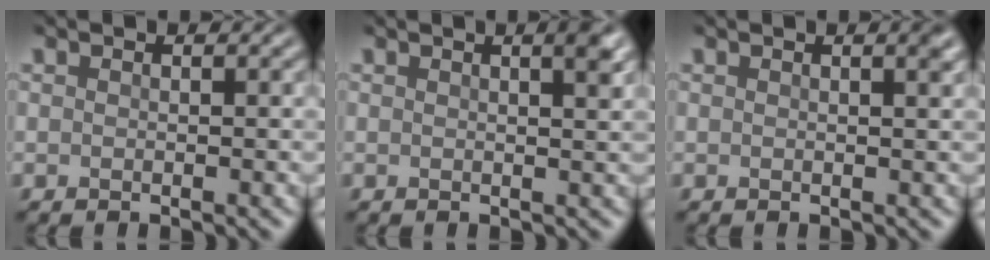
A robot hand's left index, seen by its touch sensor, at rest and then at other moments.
{"total": 2.7, "force": [1.3, 0.9, 2.2], "torque": [-0.011, 0.011, 0.006]}
{"total": 1.7, "force": [0.8, 0.5, 1.4], "torque": [-0.009, 0.006, 0.008]}